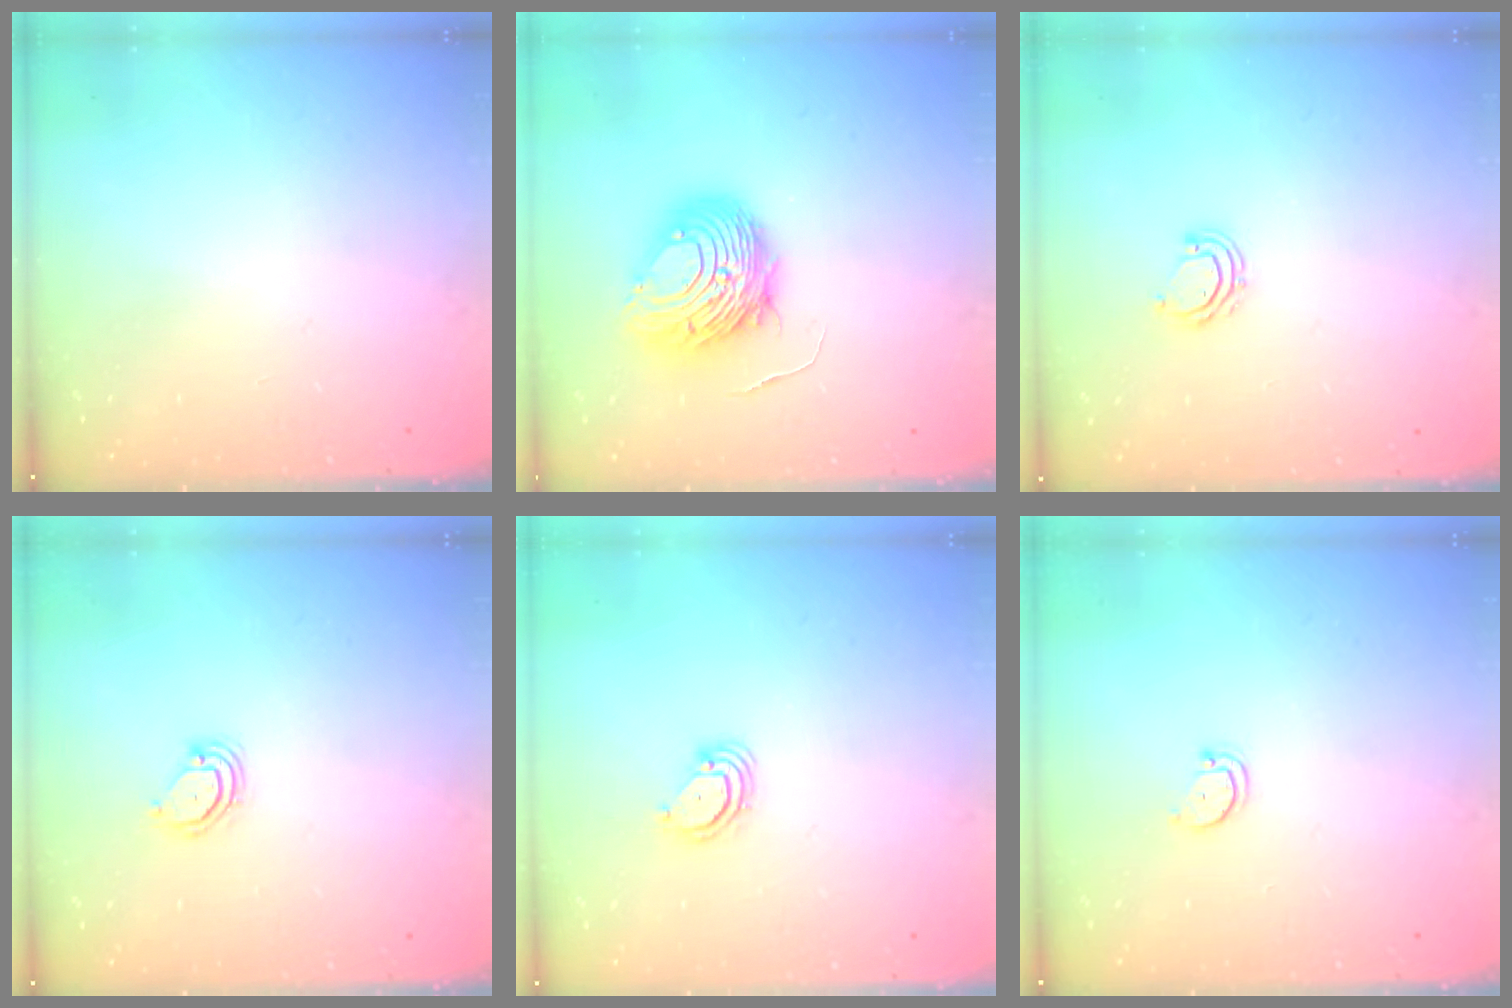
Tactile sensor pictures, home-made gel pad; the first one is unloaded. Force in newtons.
{"total": 11.0, "press": 11.0, "slide": 0.8}
{"total": 4.5, "press": 4.4, "slide": 0.4}
{"total": 4.3, "press": 4.3, "slide": 0.3}
{"total": 3.5, "press": 3.5, "slide": 0.3}
{"total": 2.3, "press": 2.3, "slide": 0.4}